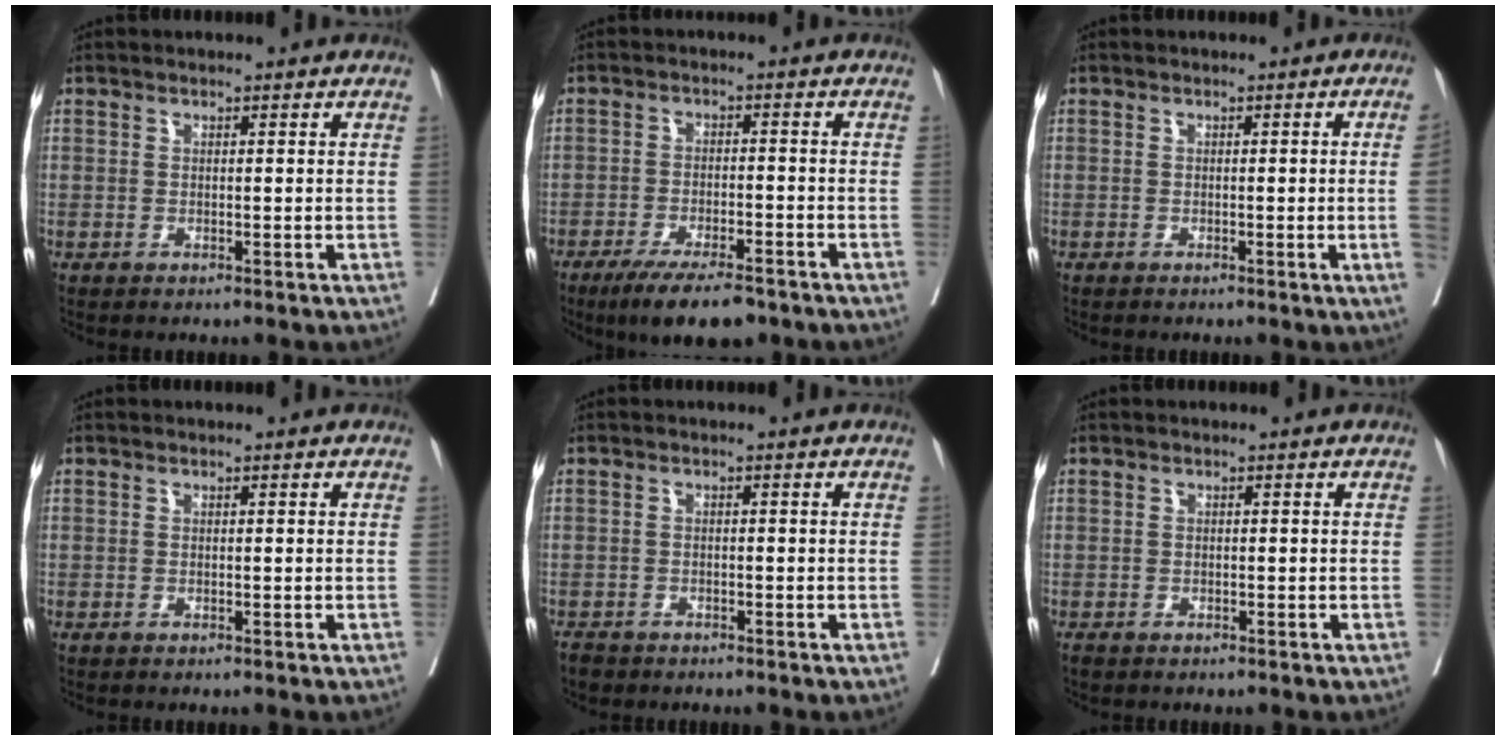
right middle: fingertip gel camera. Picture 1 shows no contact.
{"total": 9.2, "force": [-6.9, 2.3, 5.6], "torque": [-0.086, -0.014, -0.111]}
{"total": 3.0, "force": [-0.3, -1.3, 2.7], "torque": [-0.034, -0.005, -0.001]}
{"total": 0.0}
{"total": 2.4, "force": [-2.0, 1.2, 0.4], "torque": [-0.012, -0.002, -0.033]}
{"total": 0.8, "force": [-0.7, 0.4, 0.2], "torque": [-0.007, -0.002, -0.013]}